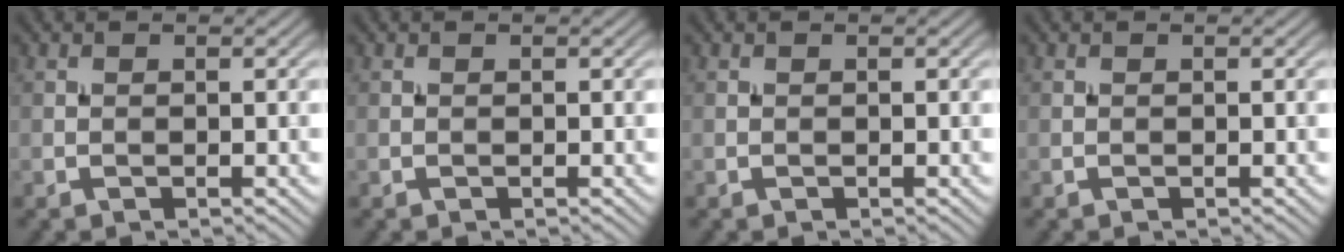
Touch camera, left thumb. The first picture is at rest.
{"total": 0.0}
{"total": 0.0}
{"total": 0.0}